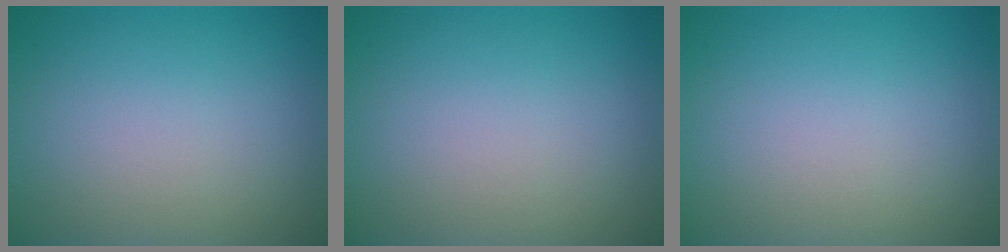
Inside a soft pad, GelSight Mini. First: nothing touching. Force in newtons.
{"total": 0.0}
{"total": 0.0}